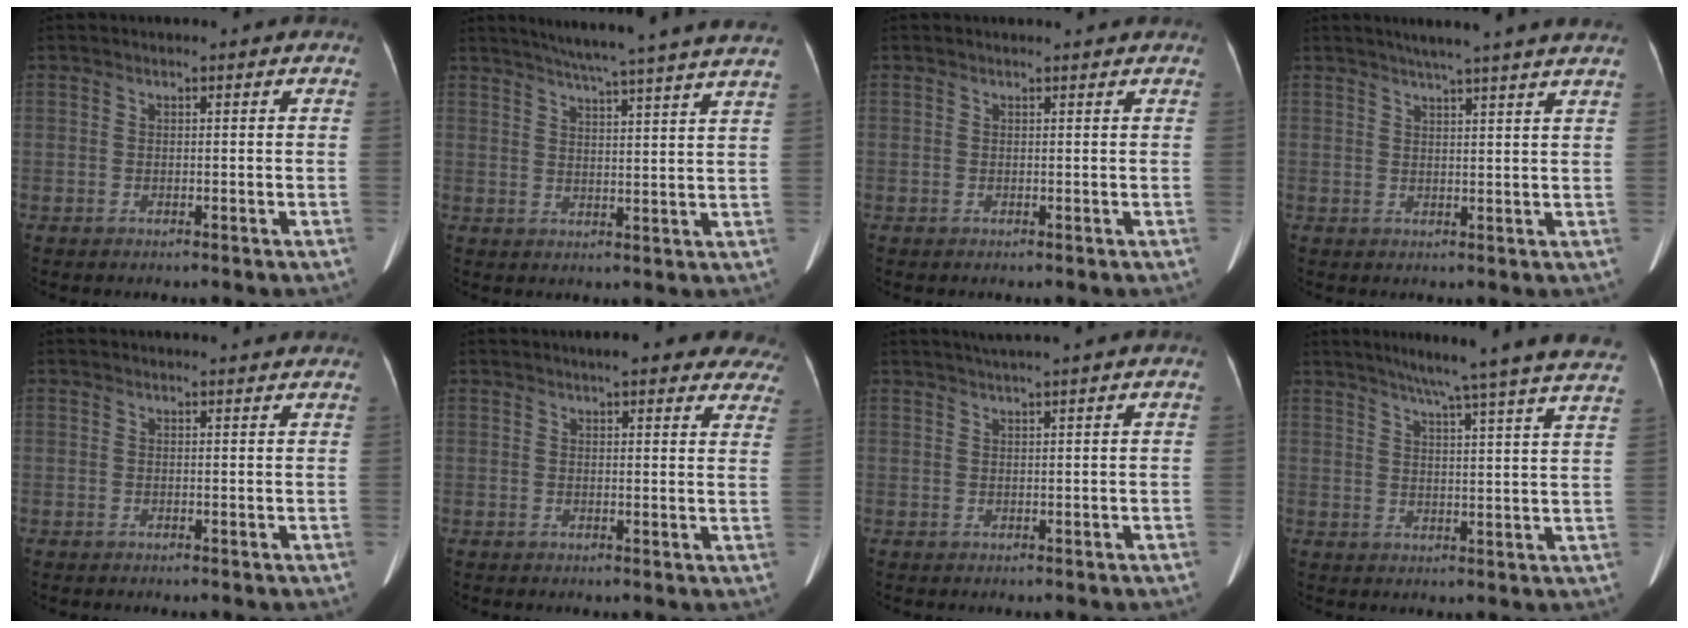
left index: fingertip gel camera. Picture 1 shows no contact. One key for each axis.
{"total": 18.7, "fx": 16.3, "fy": -1.5, "fz": 9.0, "tx": -0.143, "ty": -0.015, "tz": 0.204}
{"total": 1.3, "fx": 1.3, "fy": 0.2, "fz": 0.2, "tx": -0.010, "ty": 0.015, "tz": 0.015}
{"total": 11.0, "fx": 9.2, "fy": -0.9, "fz": 6.0, "tx": -0.082, "ty": 0.016, "tz": 0.101}
{"total": 2.0, "fx": 1.9, "fy": 0.6, "fz": 0.2, "tx": -0.007, "ty": 0.015, "tz": 0.019}
{"total": 14.6, "fx": 12.9, "fy": 3.4, "fz": 6.0, "tx": -0.038, "ty": 0.001, "tz": 0.132}
{"total": 2.2, "fx": 1.8, "fy": -0.7, "fz": 1.2, "tx": -0.016, "ty": 0.011, "tz": 0.036}
{"total": 21.7, "fx": 18.9, "fy": -1.4, "fz": 10.4, "tx": -0.157, "ty": -0.033, "tz": 0.230}